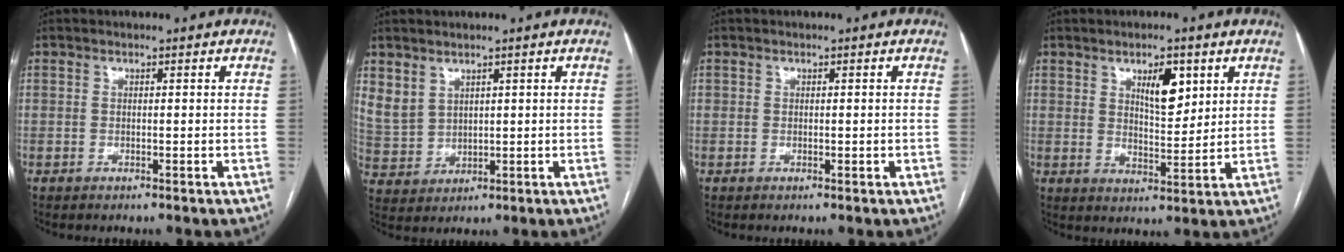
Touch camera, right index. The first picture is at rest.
{"total": 5.4, "force": [3.4, 3.8, 1.8], "torque": [-0.041, 0.005, 0.087]}
{"total": 0.7, "force": [-0.1, 0.5, 0.5], "torque": [-0.011, 0.005, 0.002]}
{"total": 6.4, "force": [3.0, 2.3, 5.2], "torque": [-0.086, -0.001, 0.054]}